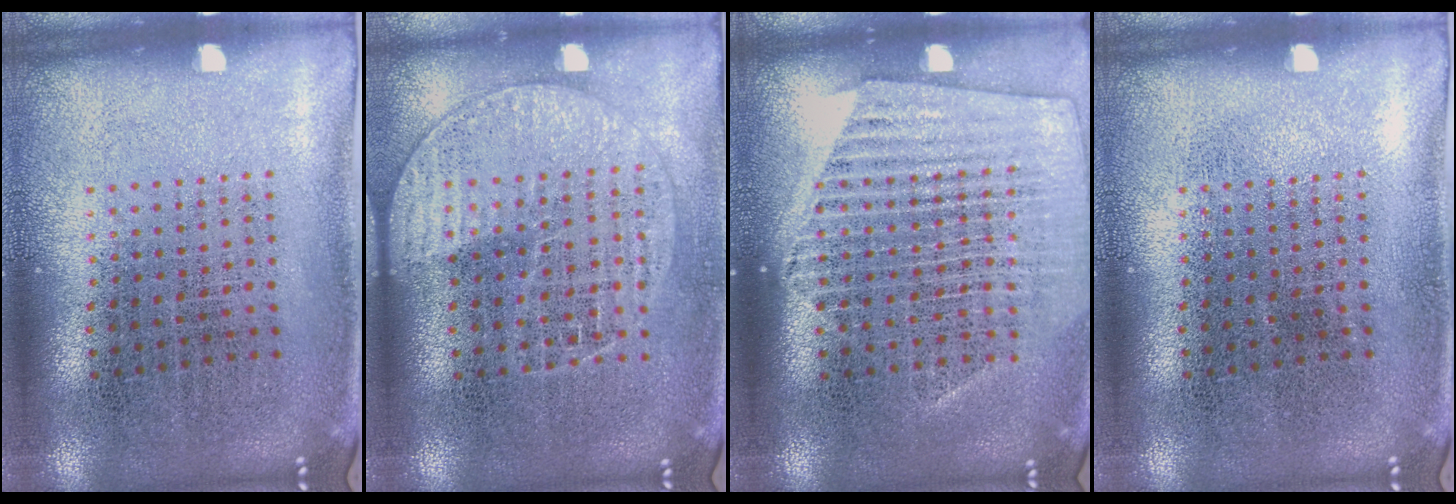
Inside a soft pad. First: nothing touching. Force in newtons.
{"total": 1.4, "press": 1.3, "slide": 0.5}
{"total": 1.5, "press": 1.4, "slide": 0.5}
{"total": 0.0}